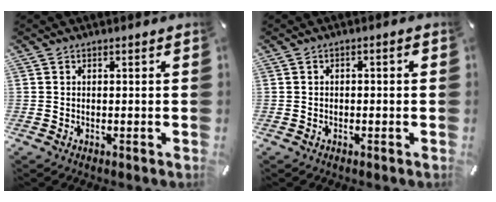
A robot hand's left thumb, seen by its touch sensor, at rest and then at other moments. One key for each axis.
{"total": 1.4, "fx": -0.3, "fy": 0.6, "fz": 1.2, "tx": -0.023, "ty": 0.004, "tz": -0.008}